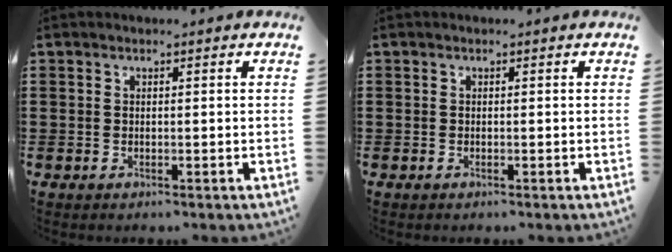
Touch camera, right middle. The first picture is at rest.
{"total": 0.0}